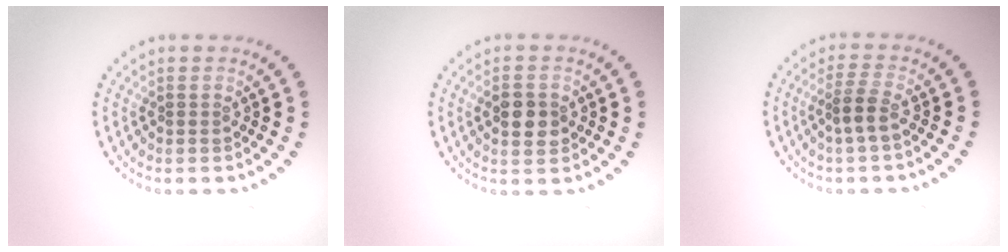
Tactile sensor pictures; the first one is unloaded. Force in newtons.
{"total": 2.9, "press": 2.9, "slide": 0.1}
{"total": 2.0, "press": 1.6, "slide": 1.2}